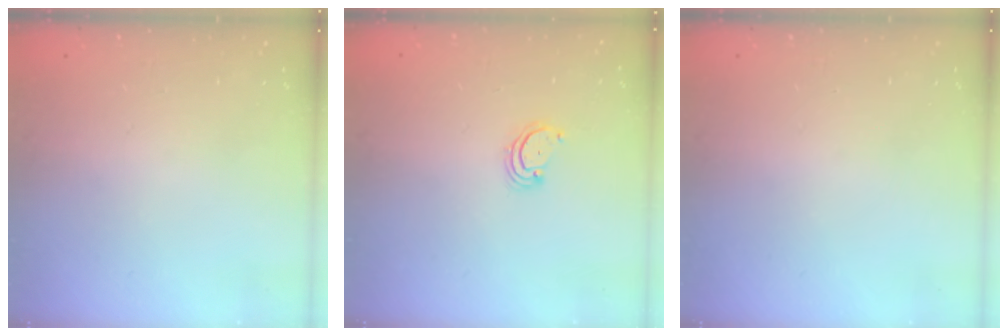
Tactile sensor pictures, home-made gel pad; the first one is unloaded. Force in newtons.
{"total": 2.3, "press": 2.2, "slide": 0.2}
{"total": 0.0}